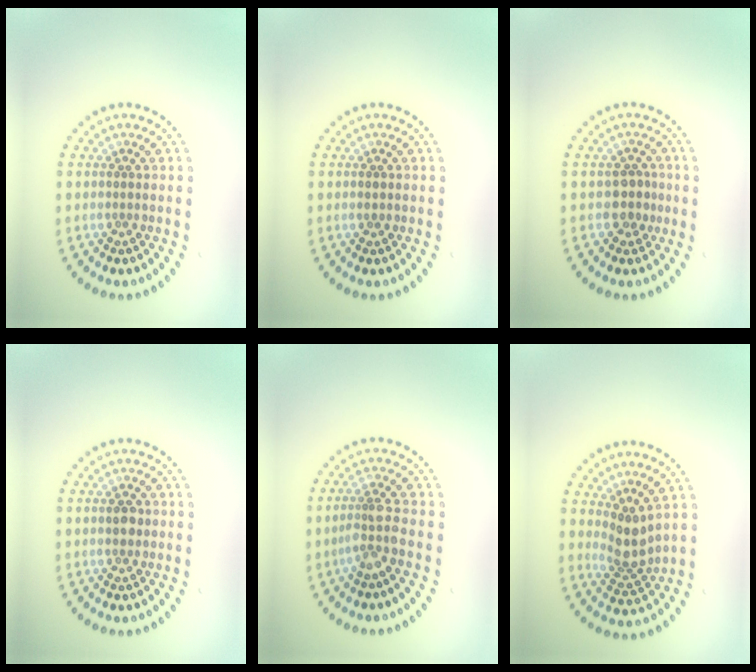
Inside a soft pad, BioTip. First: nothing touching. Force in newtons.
{"total": 0.9, "press": 0.9, "slide": 0.1}
{"total": 2.1, "press": 1.9, "slide": 0.9}
{"total": 1.4, "press": 1.4, "slide": 0.1}
{"total": 2.5, "press": 1.9, "slide": 1.5}
{"total": 2.9, "press": 2.2, "slide": 1.9}